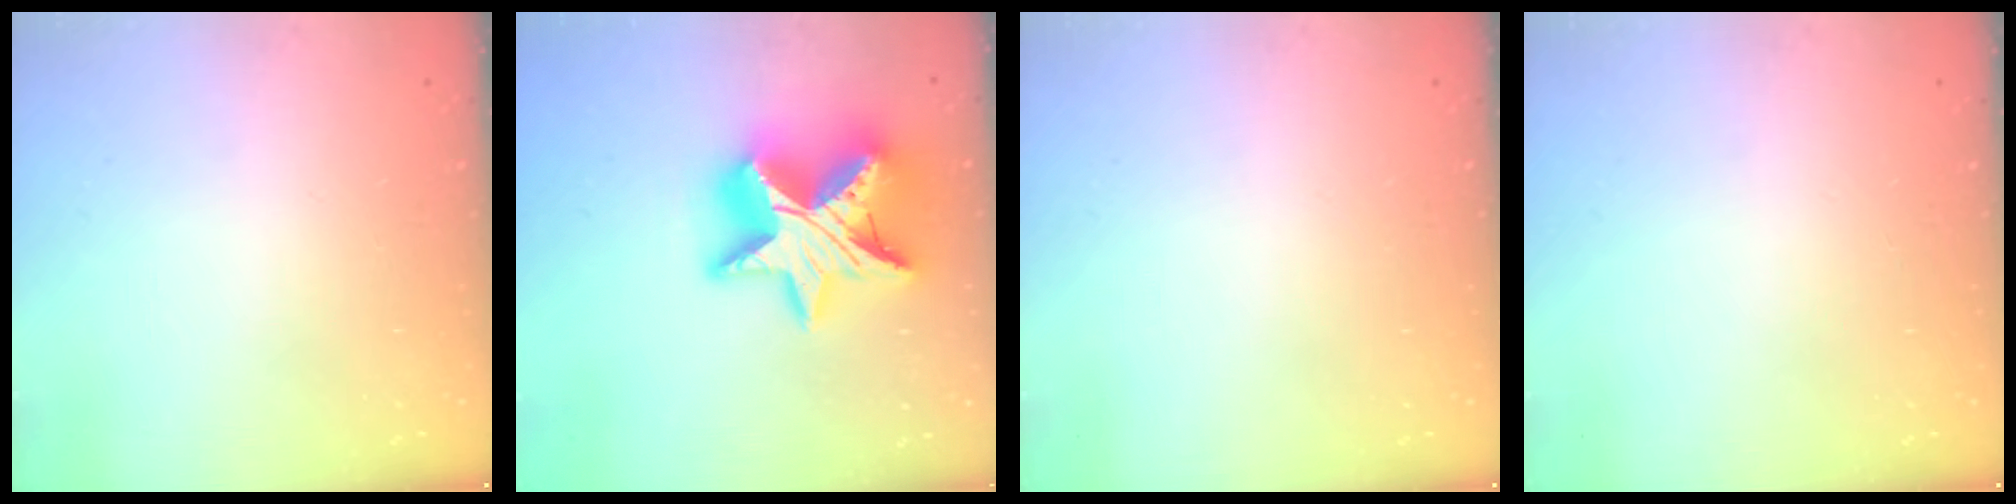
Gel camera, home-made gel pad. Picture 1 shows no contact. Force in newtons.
{"total": 22.0, "press": 22.0, "slide": 1.6}
{"total": 0.0}
{"total": 0.0}